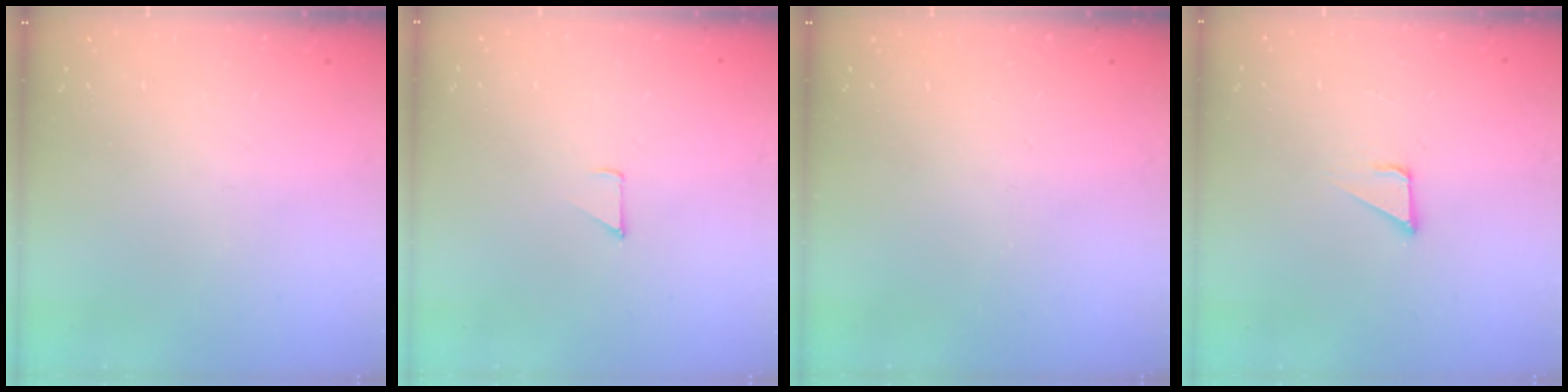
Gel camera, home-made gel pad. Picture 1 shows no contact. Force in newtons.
{"total": 2.9, "press": 2.8, "slide": 0.3}
{"total": 0.0}
{"total": 2.2, "press": 2.2, "slide": 0.2}